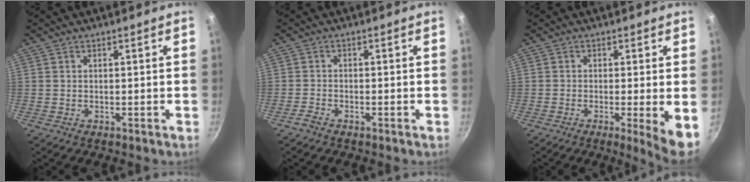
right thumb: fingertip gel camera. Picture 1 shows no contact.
{"total": 1.6, "force": [-1.4, 0.5, 0.7], "torque": [-0.027, 0.012, -0.032]}
{"total": 6.2, "force": [-1.2, 0.6, 6.0], "torque": [-0.085, -0.010, -0.017]}